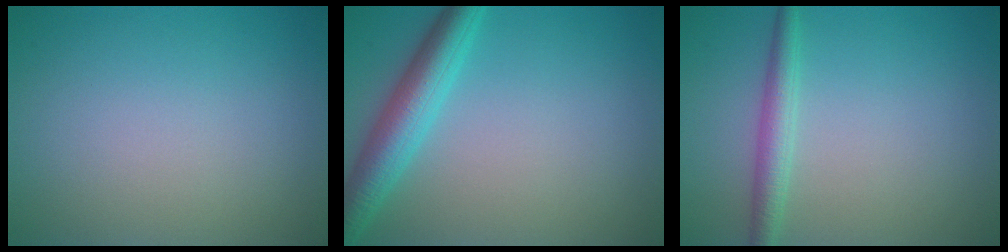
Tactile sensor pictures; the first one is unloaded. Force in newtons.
{"total": 4.8, "press": 4.8, "slide": 0.2}
{"total": 2.3, "press": 2.3, "slide": 0.1}